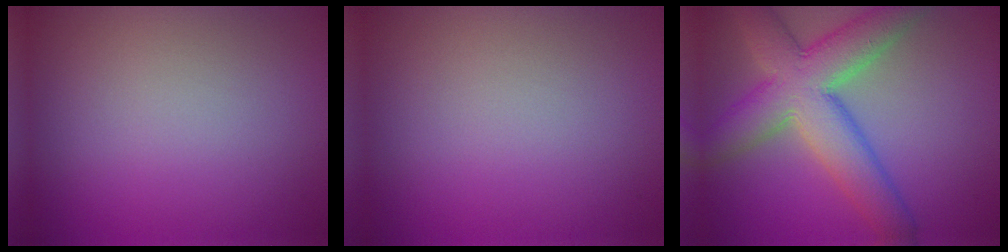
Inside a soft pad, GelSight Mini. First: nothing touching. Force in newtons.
{"total": 0.0}
{"total": 8.8, "press": 8.8, "slide": 0.8}